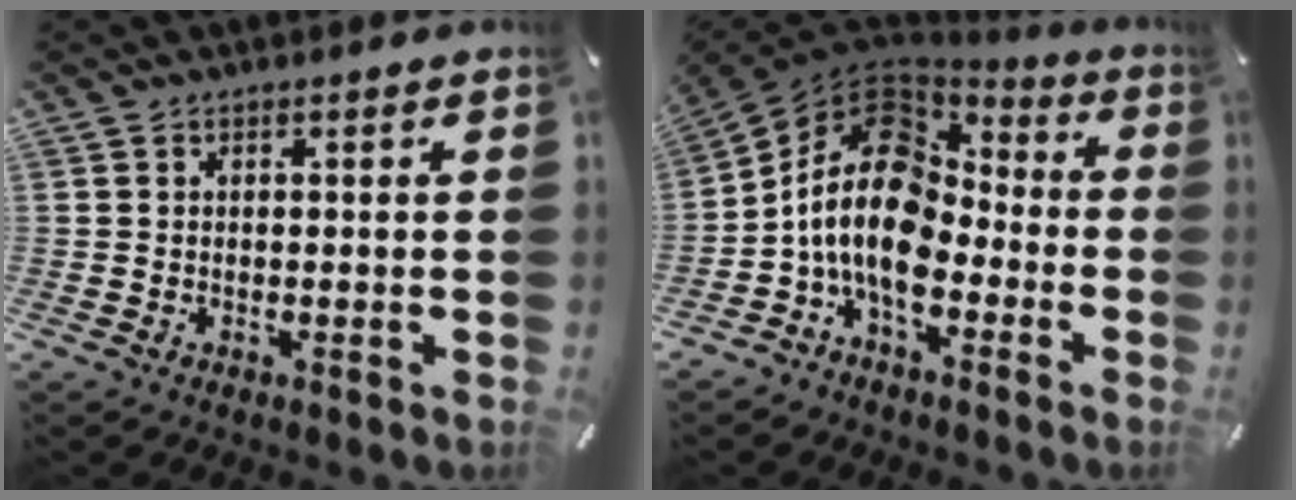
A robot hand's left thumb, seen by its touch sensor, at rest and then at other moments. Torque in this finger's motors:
{"motor_torque": [0.38, 2.24, 2.16, 0.60, 0.68]}